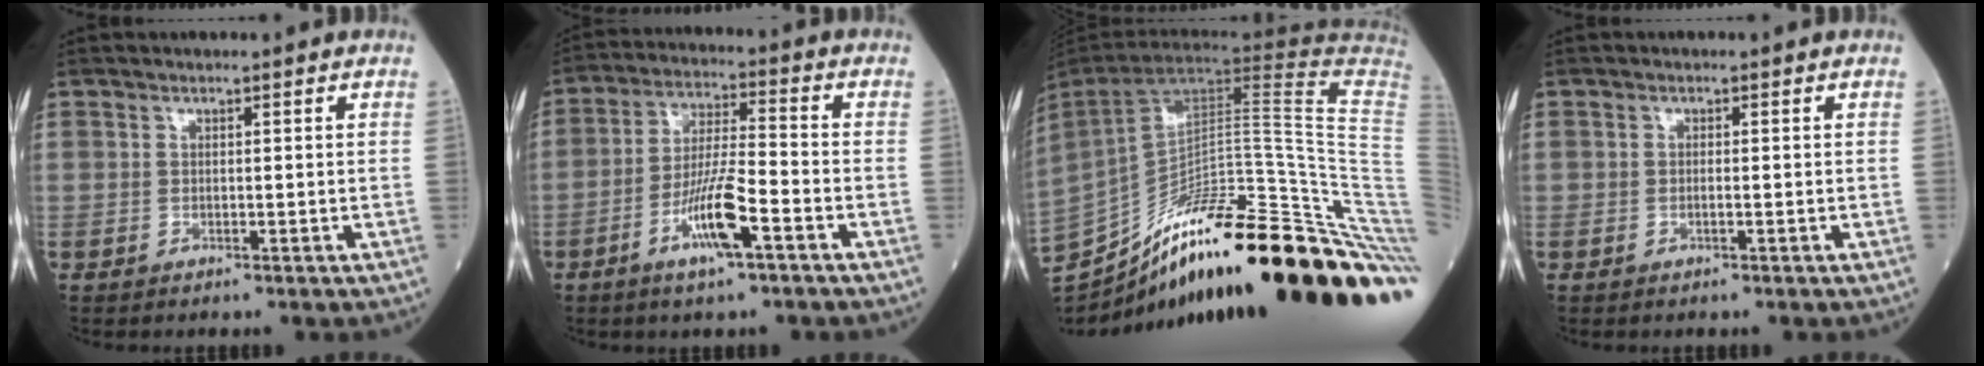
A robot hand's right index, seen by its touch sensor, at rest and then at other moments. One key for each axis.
{"total": 9.4, "fx": -4.4, "fy": 0.8, "fz": 8.3, "tx": -0.160, "ty": -0.003, "tz": -0.083}
{"total": 39.7, "fx": -24.4, "fy": 4.3, "fz": 31.1, "tx": -0.407, "ty": -0.016, "tz": -0.356}
{"total": 0.6, "fx": -0.3, "fy": 0.1, "fz": 0.5, "tx": -0.010, "ty": 0.001, "tz": -0.006}